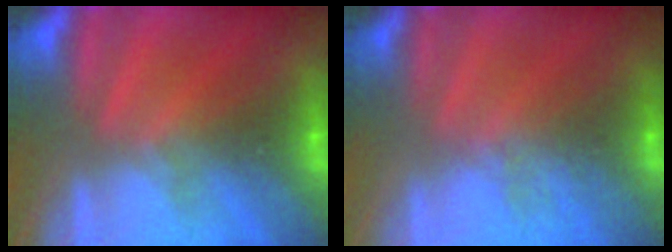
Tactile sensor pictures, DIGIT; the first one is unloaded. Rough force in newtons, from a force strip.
{"total": 2.4}